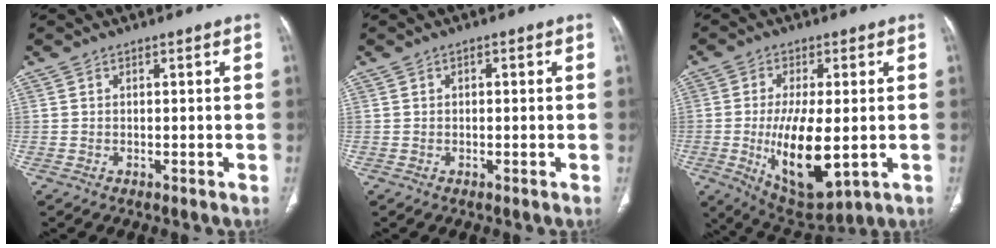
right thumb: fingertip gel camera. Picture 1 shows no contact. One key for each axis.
{"total": 0.8, "fx": 0.2, "fy": 0.5, "fz": 0.6, "tx": -0.009, "ty": 0.002, "tz": 0.002}
{"total": 14.8, "fx": -2.4, "fy": 6.1, "fz": 13.3, "tx": -0.224, "ty": -0.022, "tz": -0.023}